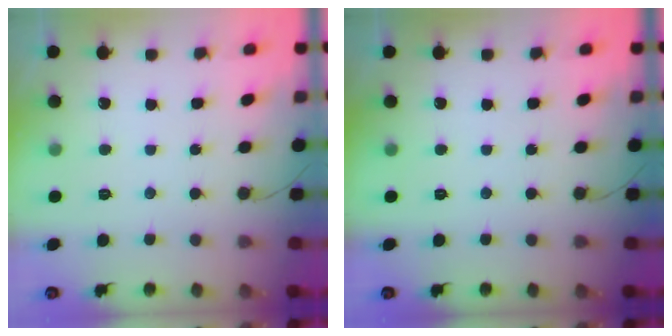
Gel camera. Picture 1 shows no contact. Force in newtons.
{"total": 0.0}